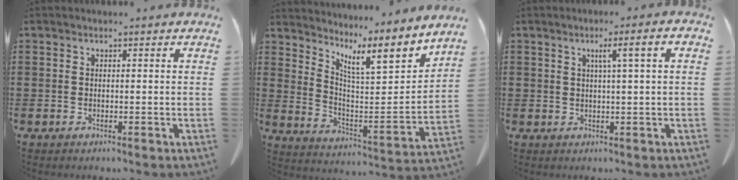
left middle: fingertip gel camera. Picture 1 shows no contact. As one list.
[{"total": 8.0, "force": [6.3, 0.6, 4.9], "torque": [-0.094, -0.065, 0.096]}, {"total": 3.3, "force": [0.8, -0.4, 3.2], "torque": [-0.058, -0.002, 0.010]}]